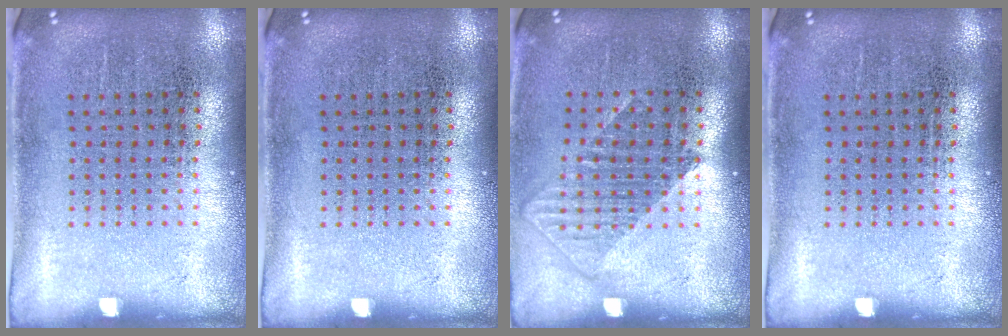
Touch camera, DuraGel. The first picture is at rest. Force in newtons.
{"total": 0.0}
{"total": 1.3, "press": 1.0, "slide": 0.7}
{"total": 0.0}